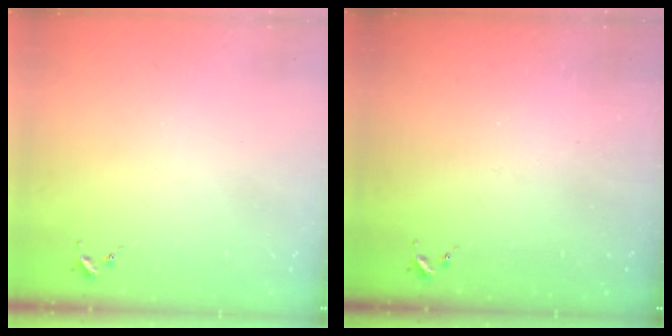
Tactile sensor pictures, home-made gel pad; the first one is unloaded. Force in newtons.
{"total": 0.0}